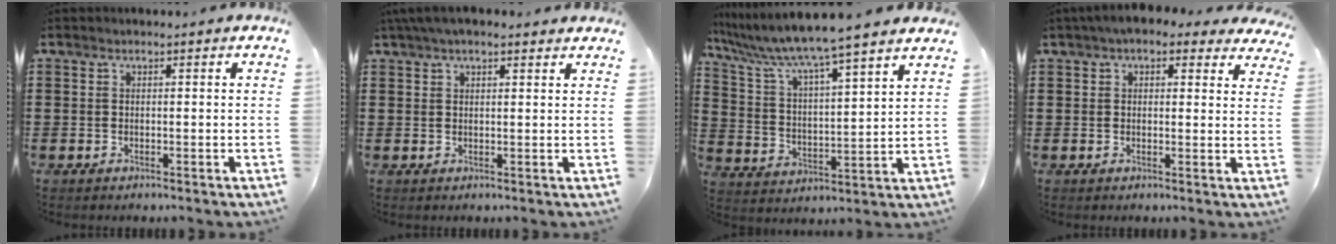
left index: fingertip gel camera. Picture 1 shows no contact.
{"total": 3.2, "force": [2.5, 0.9, 1.9], "torque": [-0.043, 0.005, 0.046]}
{"total": 7.3, "force": [6.5, -0.8, 3.1], "torque": [-0.092, -0.050, 0.104]}
{"total": 3.9, "force": [3.0, 1.5, 2.0], "torque": [-0.049, 0.001, 0.054]}